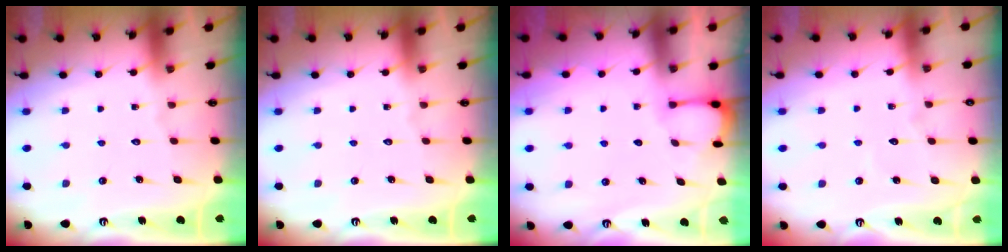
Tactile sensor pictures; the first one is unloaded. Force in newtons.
{"total": 0.0}
{"total": 1.7, "press": 1.7, "slide": 0.1}
{"total": 2.5, "press": 2.5, "slide": 0.2}